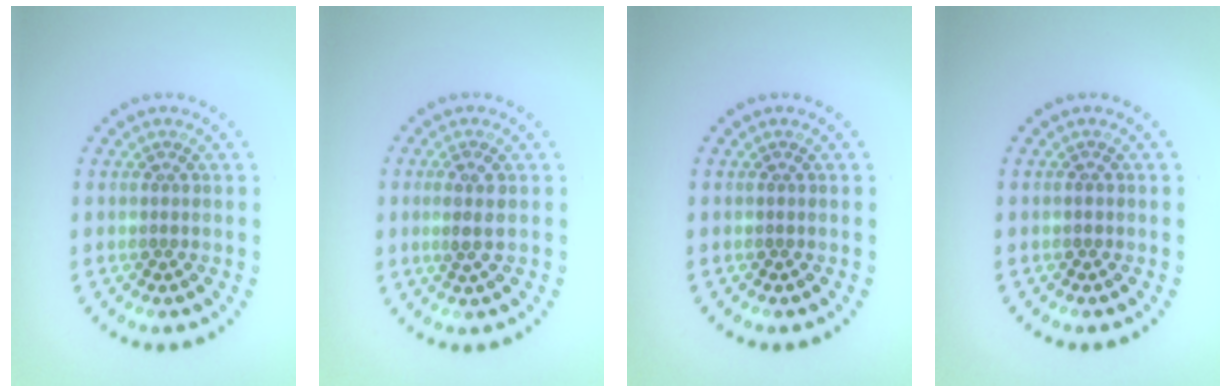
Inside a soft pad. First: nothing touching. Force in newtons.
{"total": 1.8, "press": 1.6, "slide": 0.9}
{"total": 0.0}
{"total": 0.8, "press": 0.8, "slide": 0.1}